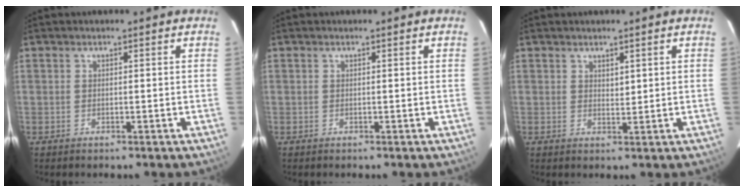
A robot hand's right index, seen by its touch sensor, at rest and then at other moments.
{"total": 0.0}
{"total": 1.3, "force": [0.7, 0.7, 0.9], "torque": [-0.013, -0.003, 0.015]}